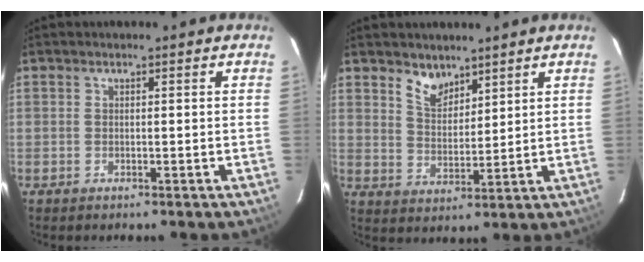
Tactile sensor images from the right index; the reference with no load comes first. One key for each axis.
{"total": 5.6, "fx": 4.3, "fy": 2.9, "fz": 2.1, "tx": -0.031, "ty": 0.004, "tz": 0.084}